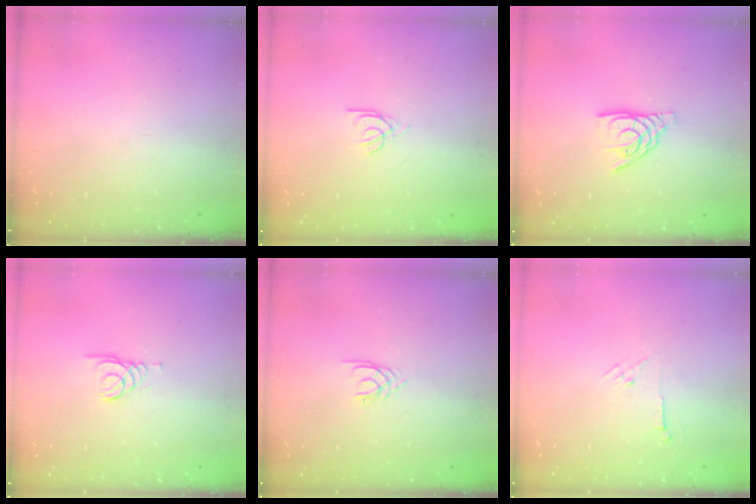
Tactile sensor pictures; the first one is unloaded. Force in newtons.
{"total": 2.2, "press": 2.1, "slide": 0.4}
{"total": 9.8, "press": 9.8, "slide": 0.9}
{"total": 1.5, "press": 1.5, "slide": 0.1}
{"total": 1.9, "press": 1.9, "slide": 0.2}
{"total": 3.5, "press": 3.4, "slide": 0.7}